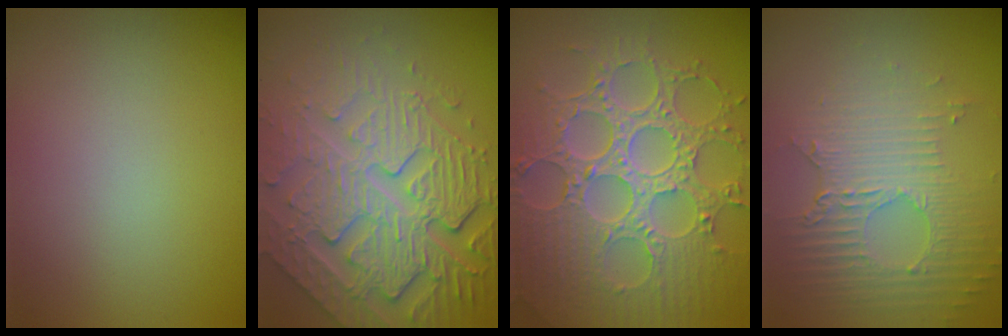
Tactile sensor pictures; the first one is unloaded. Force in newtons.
{"total": 7.7, "press": 5.9, "slide": 4.9}
{"total": 8.7, "press": 6.3, "slide": 6.0}
{"total": 5.2, "press": 3.4, "slide": 3.9}